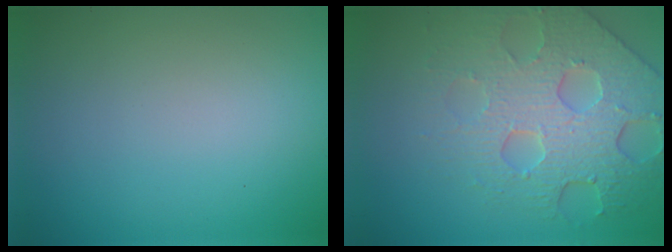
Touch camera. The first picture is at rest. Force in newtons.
{"total": 6.3, "press": 5.2, "slide": 3.7}